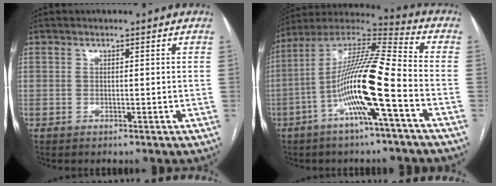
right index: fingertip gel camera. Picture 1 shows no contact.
{"total": 16.3, "force": [-5.0, 0.4, 15.5], "torque": [-0.290, 0.009, -0.097]}